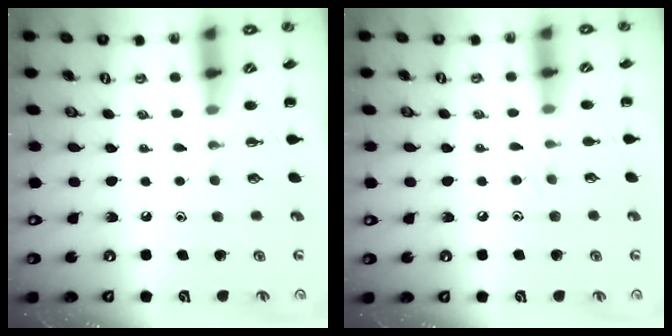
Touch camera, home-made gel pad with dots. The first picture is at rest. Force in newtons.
{"total": 6.7, "press": 6.3, "slide": 2.3}